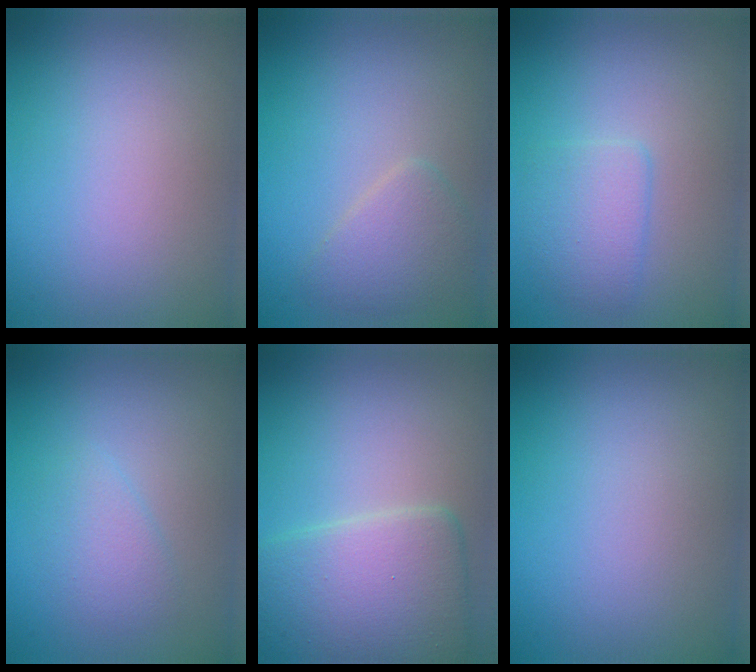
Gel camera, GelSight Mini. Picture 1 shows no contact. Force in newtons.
{"total": 2.4, "press": 2.4, "slide": 0.1}
{"total": 2.4, "press": 2.3, "slide": 0.2}
{"total": 1.8, "press": 1.8, "slide": 0.1}
{"total": 6.2, "press": 6.2, "slide": 0.2}
{"total": 0.0}